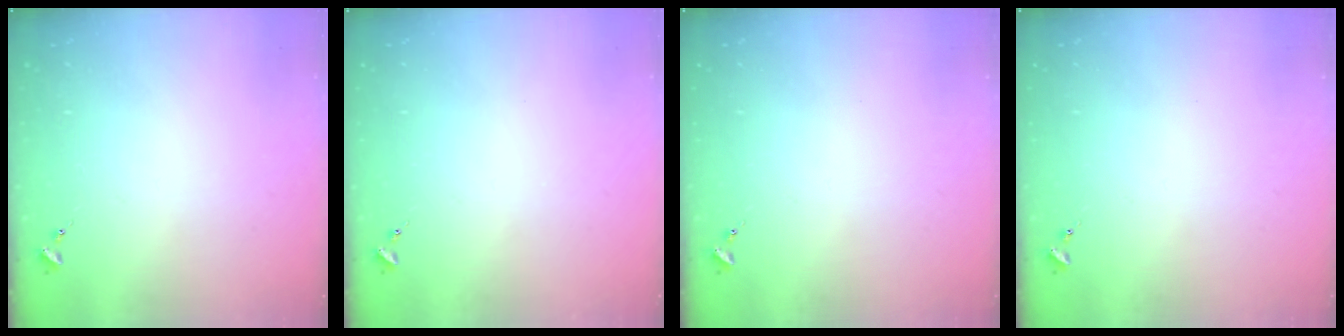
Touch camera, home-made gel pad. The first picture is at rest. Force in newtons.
{"total": 0.0}
{"total": 0.0}
{"total": 0.0}